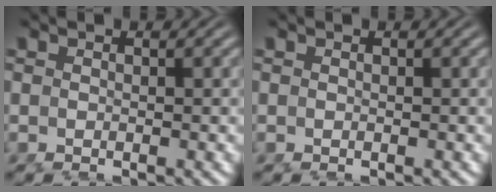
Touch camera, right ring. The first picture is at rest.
{"total": 0.0}